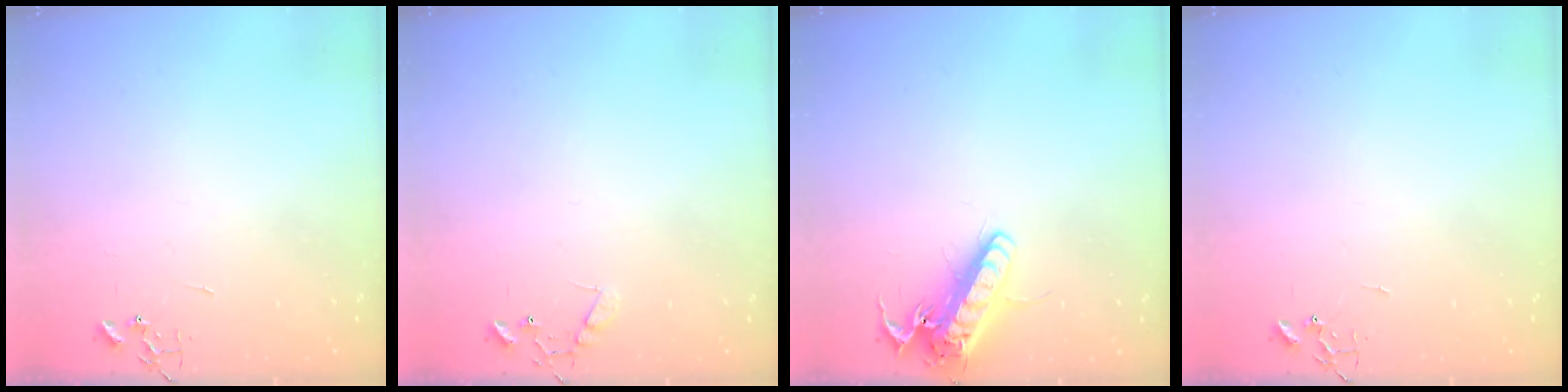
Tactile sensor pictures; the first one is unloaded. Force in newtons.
{"total": 6.8, "press": 6.8, "slide": 0.5}
{"total": 15.0, "press": 14.7, "slide": 2.8}
{"total": 0.0}